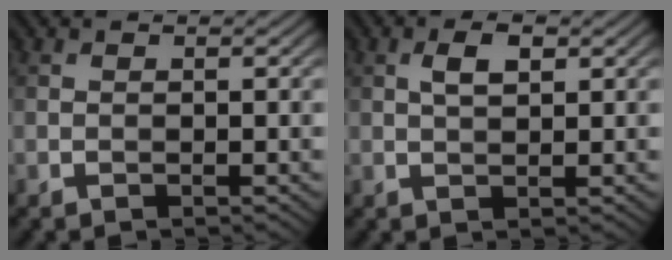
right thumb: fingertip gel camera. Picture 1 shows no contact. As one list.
[{"total": 2.6, "force": [0.9, 1.1, 2.2], "torque": [-0.043, 0.005, 0.016]}]